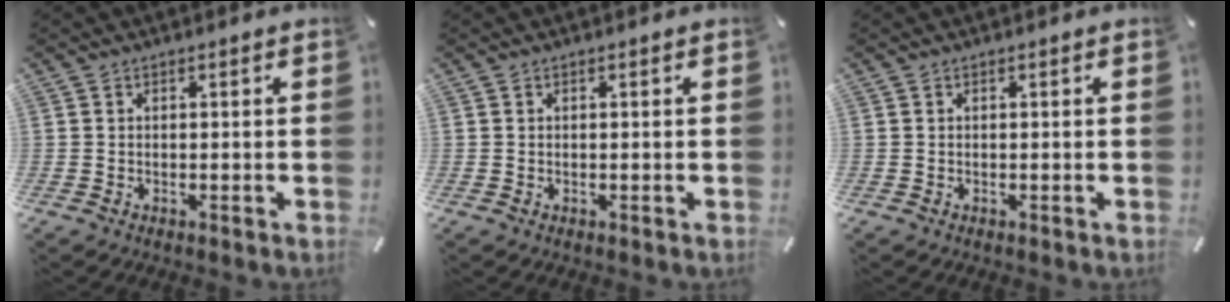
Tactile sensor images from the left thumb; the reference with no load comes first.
{"total": 0.0}
{"total": 0.0}